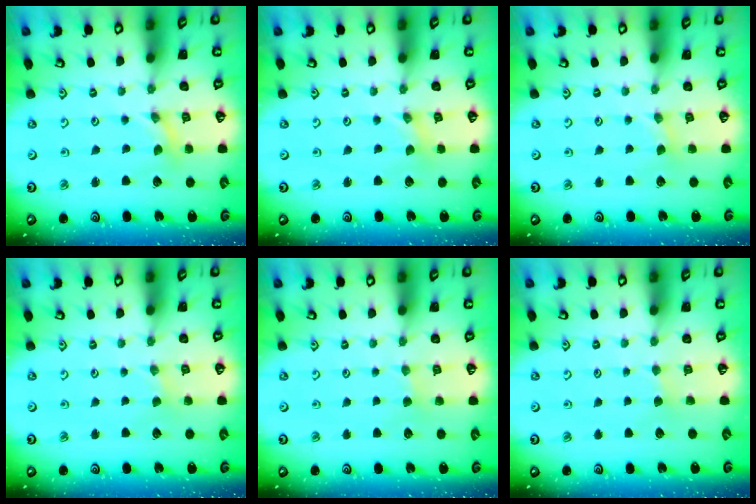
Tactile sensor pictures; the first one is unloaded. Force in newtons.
{"total": 0.0}
{"total": 1.1, "press": 1.1, "slide": 0.3}
{"total": 0.0}
{"total": 2.1, "press": 2.1, "slide": 0.4}
{"total": 1.9, "press": 1.9, "slide": 0.3}